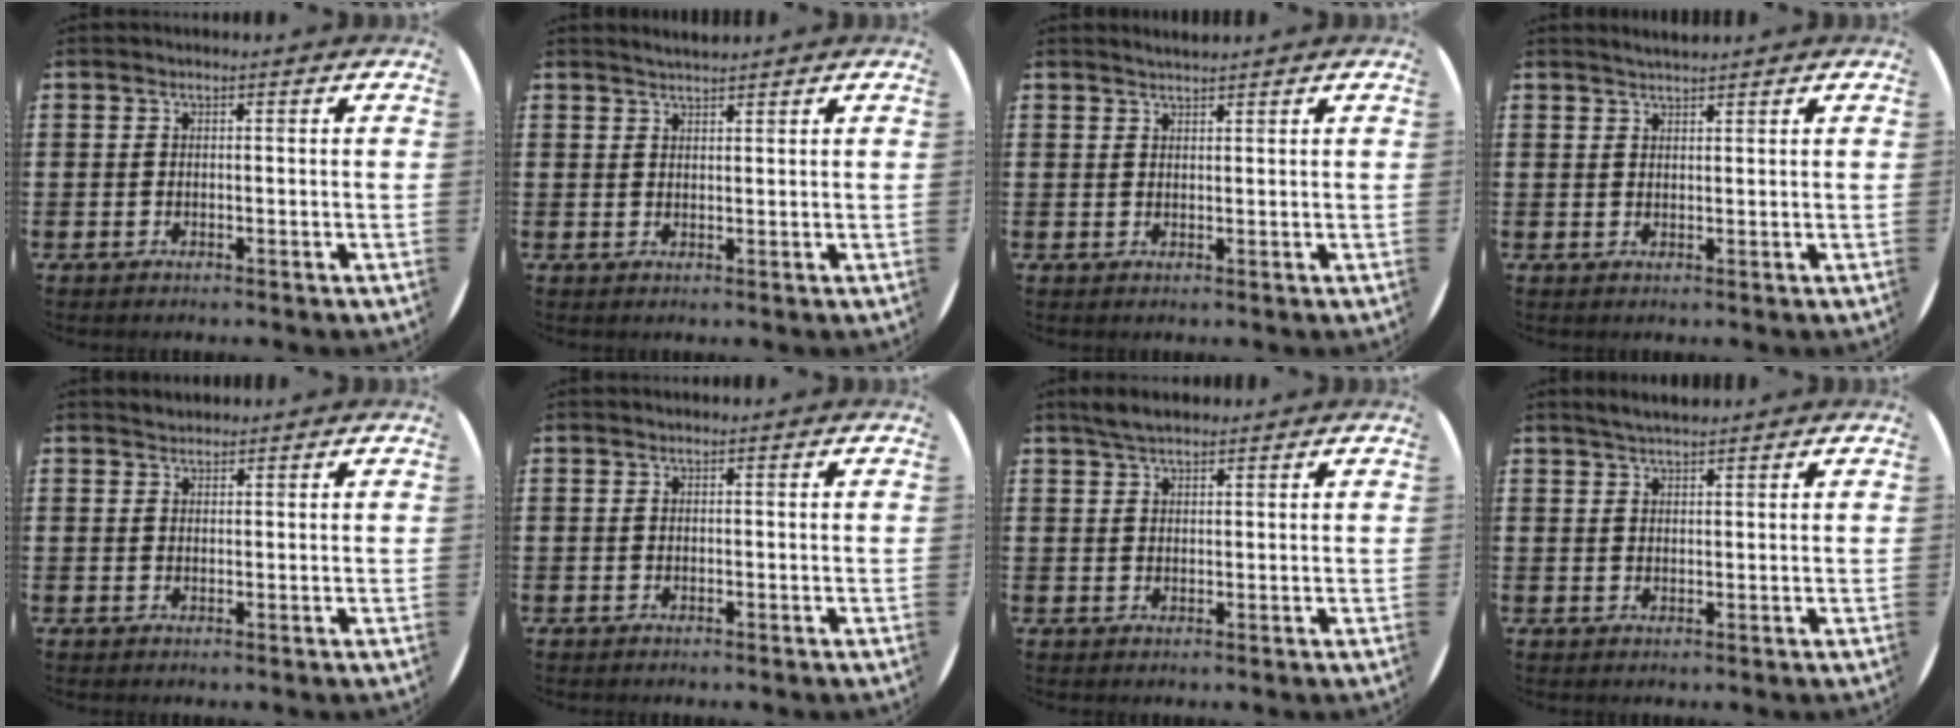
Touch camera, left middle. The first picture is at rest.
{"total": 1.6, "force": [1.6, 0.1, 0.3], "torque": [-0.007, 0.003, 0.030]}
{"total": 1.3, "force": [1.3, 0.0, 0.2], "torque": [-0.004, 0.000, 0.024]}
{"total": 1.5, "force": [1.5, 0.0, 0.2], "torque": [-0.006, 0.002, 0.028]}
{"total": 1.3, "force": [1.2, 0.3, 0.0], "torque": [0.007, -0.001, 0.022]}
{"total": 0.0}
{"total": 3.2, "force": [2.7, 1.1, 1.2], "torque": [-0.029, 0.006, 0.052]}
{"total": 2.4, "force": [2.3, 0.4, 0.6], "torque": [-0.017, 0.002, 0.043]}